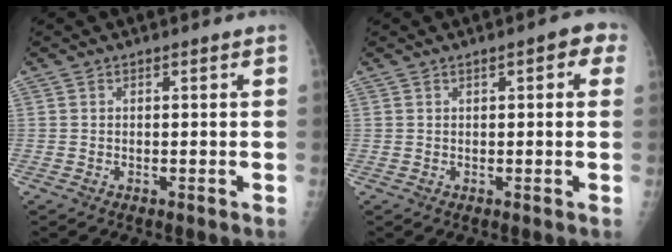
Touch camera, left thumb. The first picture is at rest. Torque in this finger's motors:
{"motor_torque": [-0.30, -0.11, -0.16, -0.18, 0.01]}